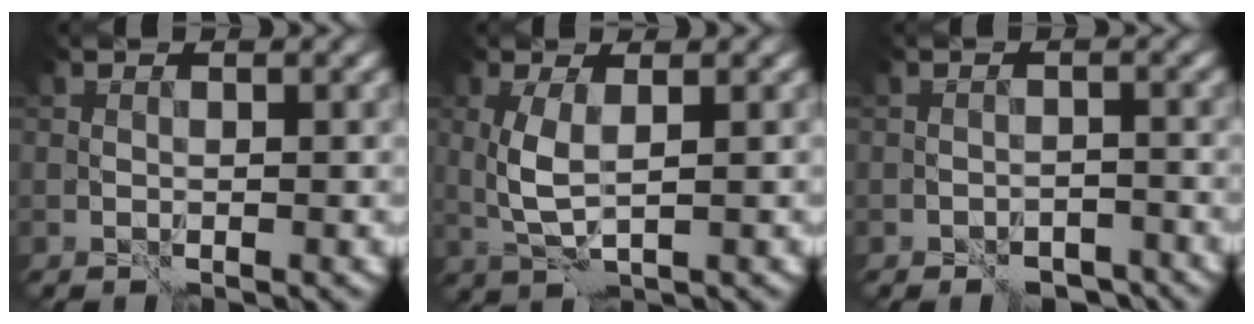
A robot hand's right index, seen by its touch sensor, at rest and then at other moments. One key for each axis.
{"total": 2.7, "fx": 0.8, "fy": 0.7, "fz": 2.5, "tx": -0.062, "ty": -0.003, "tz": 0.018}
{"total": 3.4, "fx": -2.9, "fy": 1.6, "fz": 1.0, "tx": -0.006, "ty": 0.001, "tz": -0.043}